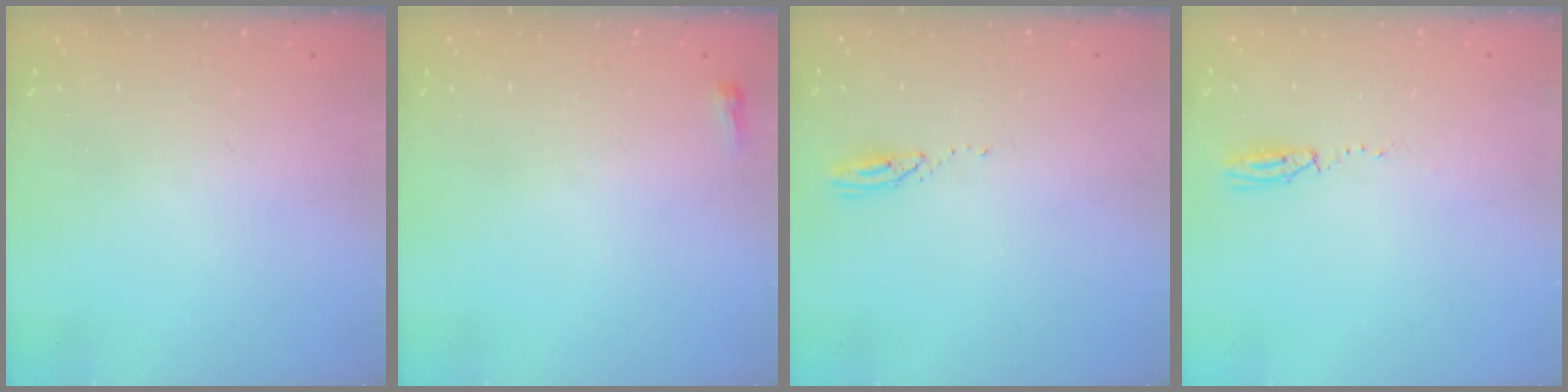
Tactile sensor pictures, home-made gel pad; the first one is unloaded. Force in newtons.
{"total": 2.4, "press": 2.4, "slide": 0.6}
{"total": 3.0, "press": 2.9, "slide": 0.3}
{"total": 3.5, "press": 2.8, "slide": 2.2}